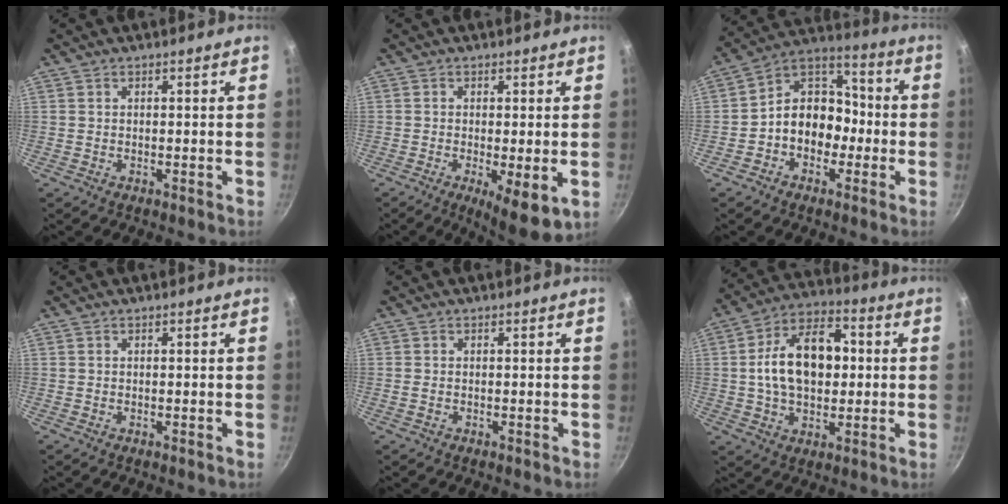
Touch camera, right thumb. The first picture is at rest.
{"total": 9.1, "force": [-2.7, 2.9, 8.2], "torque": [-0.123, -0.022, -0.036]}
{"total": 13.1, "force": [-2.3, 9.7, 8.5], "torque": [-0.097, 0.049, -0.052]}
{"total": 0.0}
{"total": 0.9, "force": [-0.3, 0.6, 0.7], "torque": [-0.022, -0.001, -0.004]}
{"total": 17.1, "force": [1.2, 10.9, 13.1], "torque": [-0.198, 0.026, 0.015]}